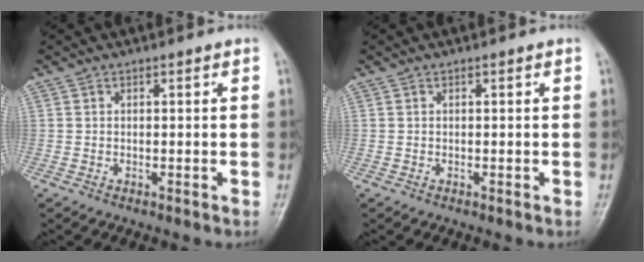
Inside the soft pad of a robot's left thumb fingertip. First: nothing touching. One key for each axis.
{"total": 0.0}